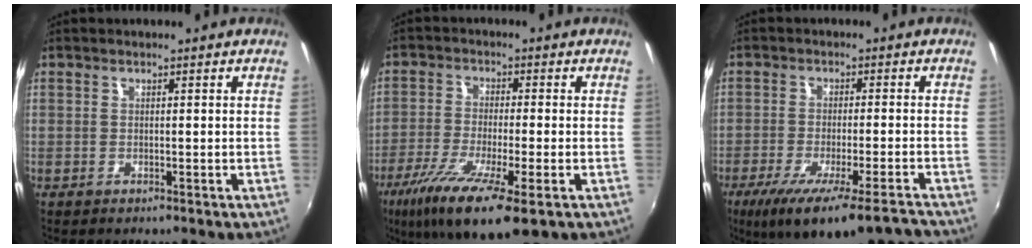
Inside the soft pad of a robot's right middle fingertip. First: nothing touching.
{"total": 14.4, "force": [-7.7, 2.9, 11.8], "torque": [-0.239, -0.050, -0.137]}
{"total": 14.6, "force": [-10.9, 1.4, 9.6], "torque": [-0.176, -0.054, -0.171]}